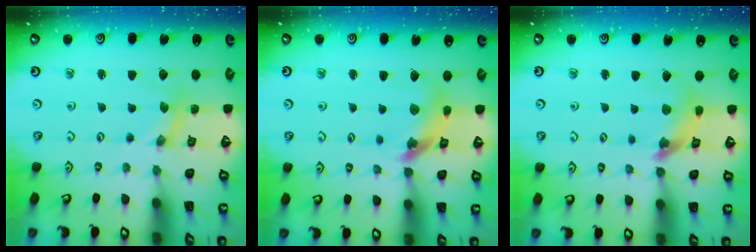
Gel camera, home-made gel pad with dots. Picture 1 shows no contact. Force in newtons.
{"total": 12.6, "press": 12.6, "slide": 1.5}
{"total": 9.2, "press": 9.2, "slide": 0.8}